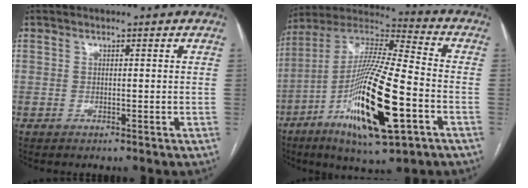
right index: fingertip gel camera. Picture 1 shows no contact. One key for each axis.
{"total": 21.2, "fx": -7.4, "fy": 3.2, "fz": 19.6, "tx": -0.387, "ty": -0.022, "tz": -0.131}